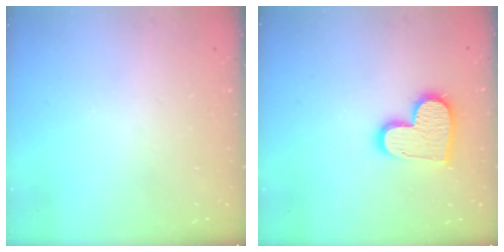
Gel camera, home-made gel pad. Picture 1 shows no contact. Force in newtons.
{"total": 13.8, "press": 13.7, "slide": 1.1}